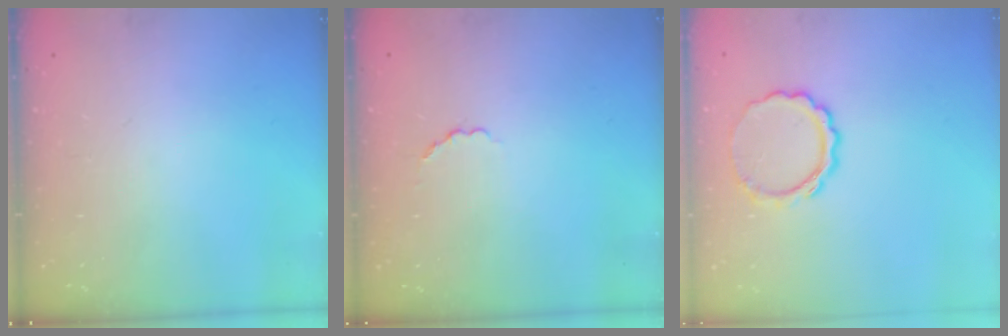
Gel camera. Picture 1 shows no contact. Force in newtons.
{"total": 2.4, "press": 2.2, "slide": 1.0}
{"total": 7.6, "press": 7.6, "slide": 0.7}